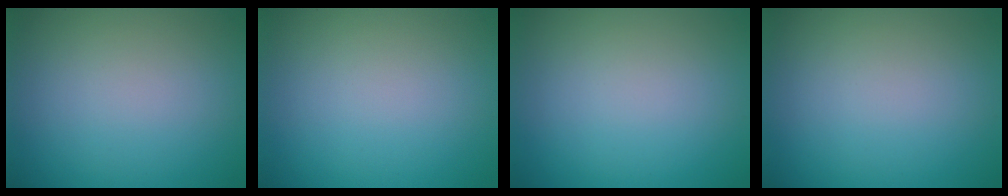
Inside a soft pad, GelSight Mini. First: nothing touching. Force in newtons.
{"total": 0.0}
{"total": 0.0}
{"total": 0.0}